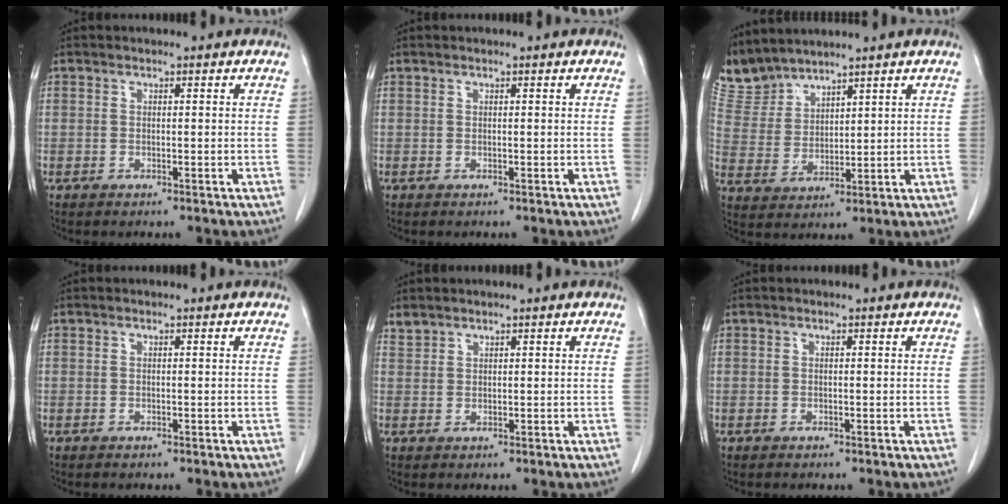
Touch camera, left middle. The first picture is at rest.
{"total": 0.0}
{"total": 6.0, "force": [6.0, 0.8, -0.2], "torque": [-0.014, 0.011, 0.140]}
{"total": 0.0}
{"total": 1.5, "force": [1.4, 0.4, 0.0], "torque": [0.000, 0.006, 0.031]}
{"total": 0.0}